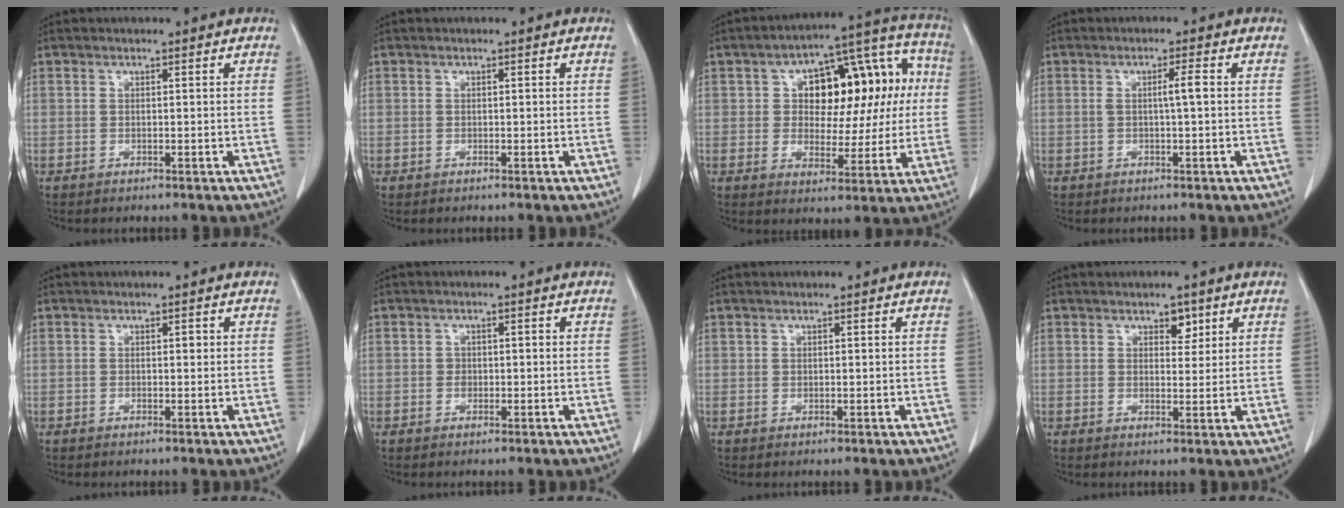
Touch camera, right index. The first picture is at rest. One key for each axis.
{"total": 0.0}
{"total": 16.8, "fx": 2.6, "fy": 9.0, "fz": 13.9, "tx": -0.178, "ty": 0.059, "tz": 0.043}
{"total": 2.3, "fx": 0.1, "fy": -0.2, "fz": 2.3, "tx": -0.039, "ty": 0.002, "tz": 0.000}
{"total": 0.6, "fx": 0.1, "fy": 0.3, "fz": 0.5, "tx": -0.006, "ty": 0.002, "tz": 0.000}
{"total": 1.1, "fx": -0.2, "fy": 1.0, "fz": 0.6, "tx": -0.007, "ty": 0.005, "tz": -0.003}
{"total": 0.0}
{"total": 2.5, "fx": 1.5, "fy": 1.4, "fz": 1.4, "tx": -0.016, "ty": 0.000, "tz": 0.023}